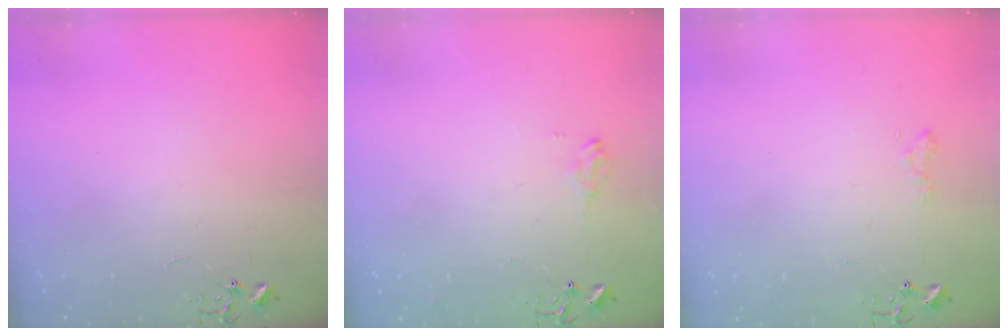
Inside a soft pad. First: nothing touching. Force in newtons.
{"total": 7.7, "press": 7.7, "slide": 0.3}
{"total": 5.6, "press": 5.6, "slide": 0.6}